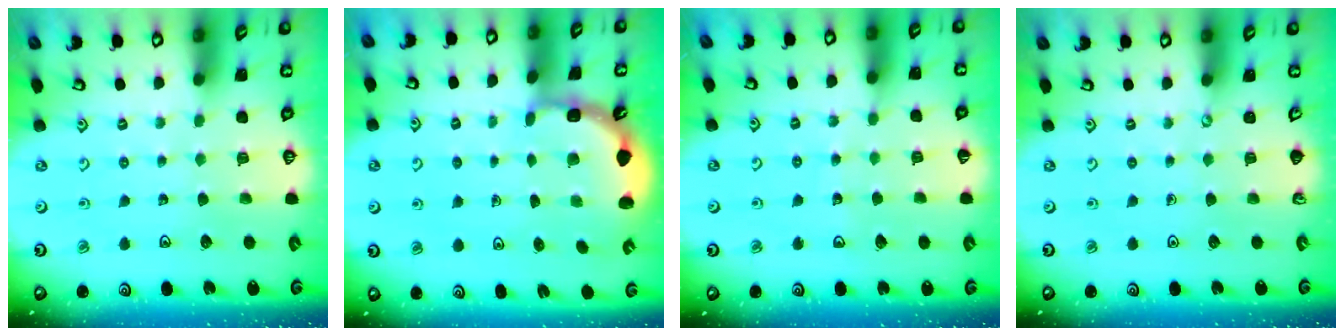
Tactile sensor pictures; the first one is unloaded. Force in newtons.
{"total": 2.1, "press": 1.9, "slide": 0.9}
{"total": 5.4, "press": 5.4, "slide": 0.4}
{"total": 0.0}